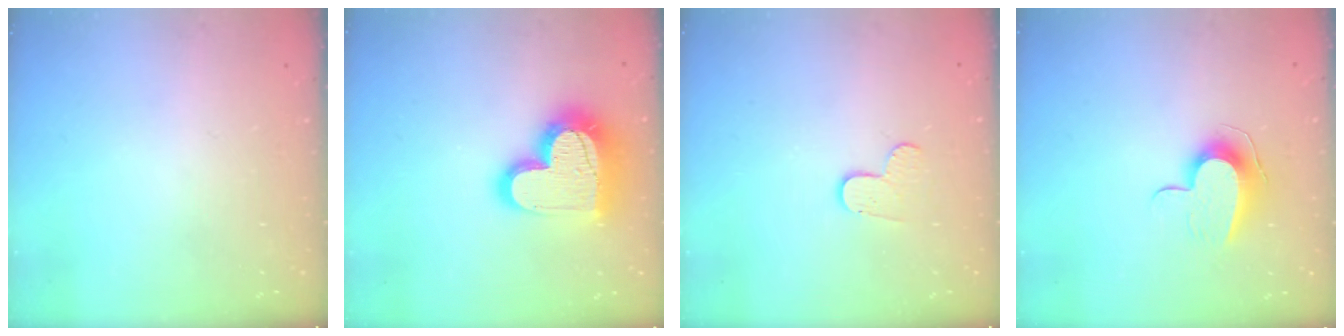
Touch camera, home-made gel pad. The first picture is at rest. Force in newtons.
{"total": 21.1, "press": 21.0, "slide": 1.9}
{"total": 3.3, "press": 3.3, "slide": 0.3}
{"total": 9.4, "press": 9.4, "slide": 0.6}